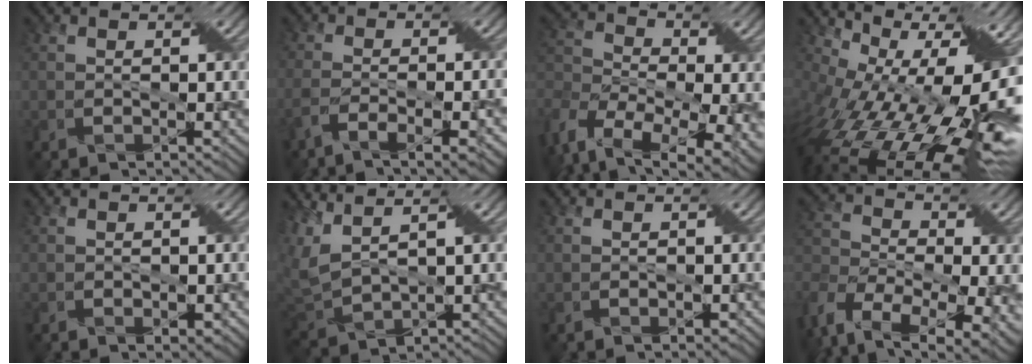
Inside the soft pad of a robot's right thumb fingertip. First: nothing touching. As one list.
[{"total": 7.0, "force": [-4.4, 1.4, 5.2], "torque": [-0.094, -0.004, -0.079]}, {"total": 13.2, "force": [-5.0, 8.2, 9.1], "torque": [-0.229, -0.019, -0.061]}, {"total": 18.4, "force": [-0.1, 9.6, 15.7], "torque": [-0.252, -0.026, 0.015]}, {"total": 1.3, "force": [-0.1, 0.8, 1.0], "torque": [-0.017, -0.006, 0.002]}, {"total": 6.9, "force": [2.6, 2.4, 5.9], "torque": [-0.161, 0.005, 0.050]}, {"total": 0.6, "force": [0.0, 0.3, 0.5], "torque": [-0.008, 0.001, 0.000]}, {"total": 12.9, "force": [-6.2, 7.6, 8.3], "torque": [-0.215, -0.020, -0.088]}]